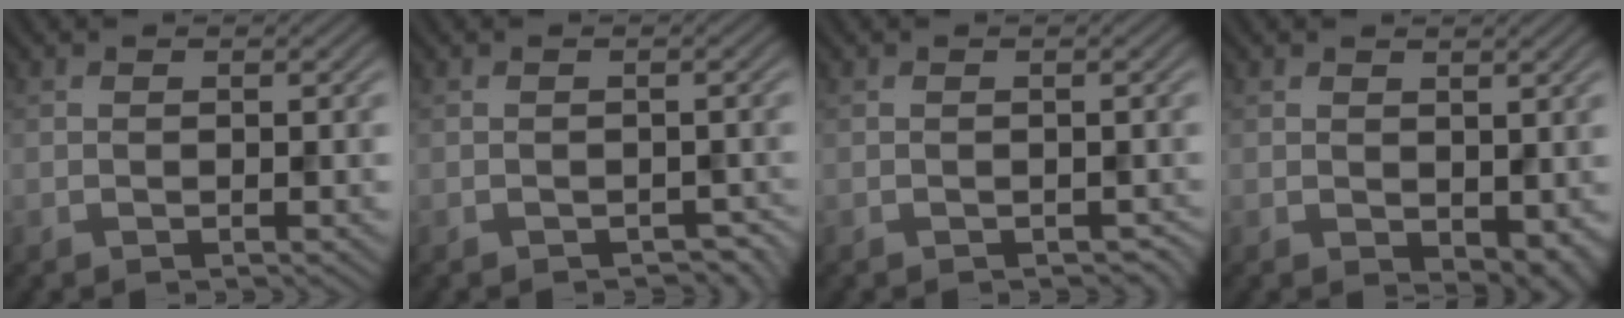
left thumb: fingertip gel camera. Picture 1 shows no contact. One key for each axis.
{"total": 1.6, "fx": -1.2, "fy": 0.9, "fz": 0.6, "tx": -0.010, "ty": -0.010, "tz": -0.014}
{"total": 0.8, "fx": -0.6, "fy": 0.5, "fz": 0.2, "tx": -0.009, "ty": -0.014, "tz": -0.009}
{"total": 2.9, "fx": 0.5, "fy": 1.9, "fz": 2.2, "tx": -0.034, "ty": -0.010, "tz": 0.015}